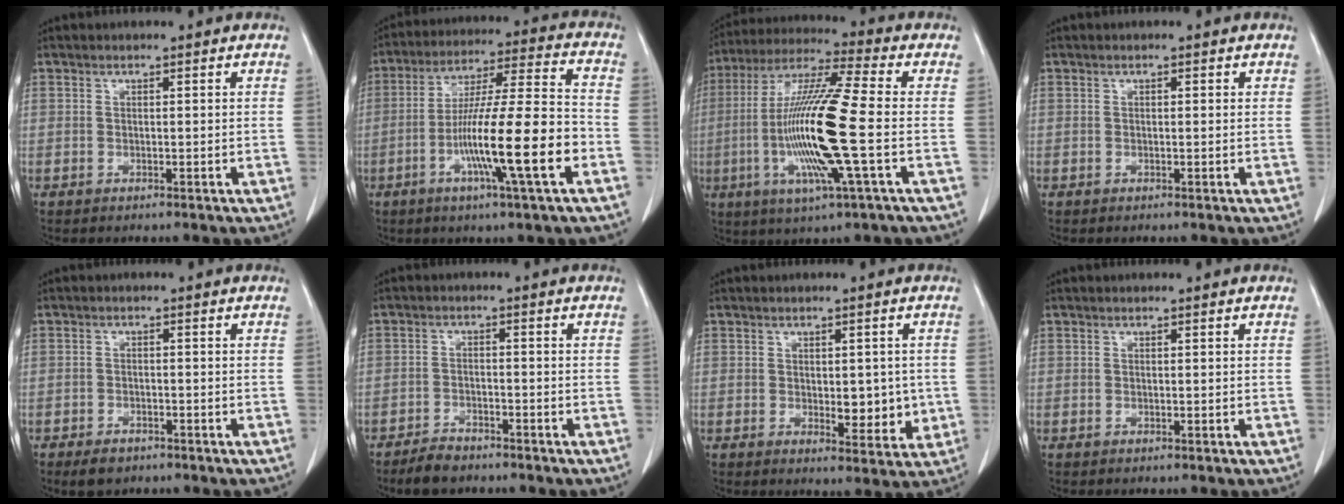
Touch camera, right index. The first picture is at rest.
{"total": 16.2, "force": [-5.3, 0.0, 15.3], "torque": [-0.267, -0.005, -0.093]}
{"total": 17.3, "force": [-2.9, 0.3, 17.1], "torque": [-0.347, -0.008, -0.062]}
{"total": 0.6, "force": [0.3, 0.2, 0.5], "torque": [-0.007, 0.003, 0.005]}
{"total": 3.2, "force": [-2.3, 1.8, 1.4], "torque": [-0.019, -0.001, -0.030]}
{"total": 4.1, "force": [-3.6, 1.5, 1.4], "torque": [-0.024, -0.003, -0.061]}
{"total": 5.6, "force": [-0.1, 2.8, 4.8], "torque": [-0.054, -0.006, 0.009]}
{"total": 0.0}